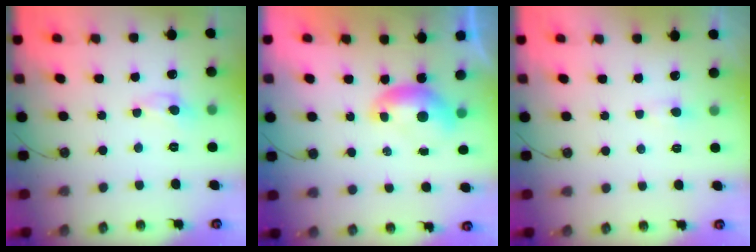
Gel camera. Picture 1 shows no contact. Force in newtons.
{"total": 0.0}
{"total": 0.8, "press": 0.7, "slide": 0.3}